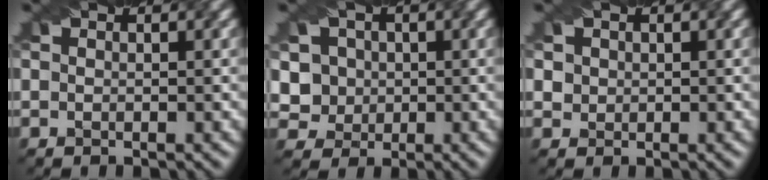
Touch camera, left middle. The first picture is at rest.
{"total": 4.5, "force": [0.9, 4.1, 1.6], "torque": [-0.025, 0.009, 0.013]}
{"total": 2.2, "force": [1.0, 1.7, 0.8], "torque": [-0.020, 0.013, 0.019]}